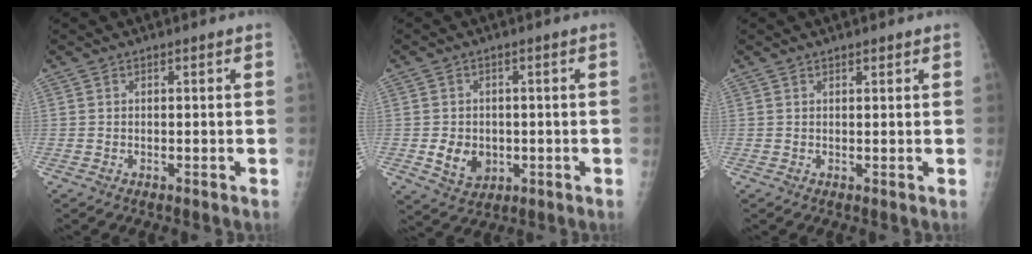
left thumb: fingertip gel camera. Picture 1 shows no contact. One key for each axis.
{"total": 5.7, "fx": -0.8, "fy": 4.6, "fz": 3.2, "tx": -0.036, "ty": -0.001, "tz": 0.000}
{"total": 1.1, "fx": 0.9, "fy": 0.3, "fz": 0.6, "tx": -0.008, "ty": -0.005, "tz": 0.015}